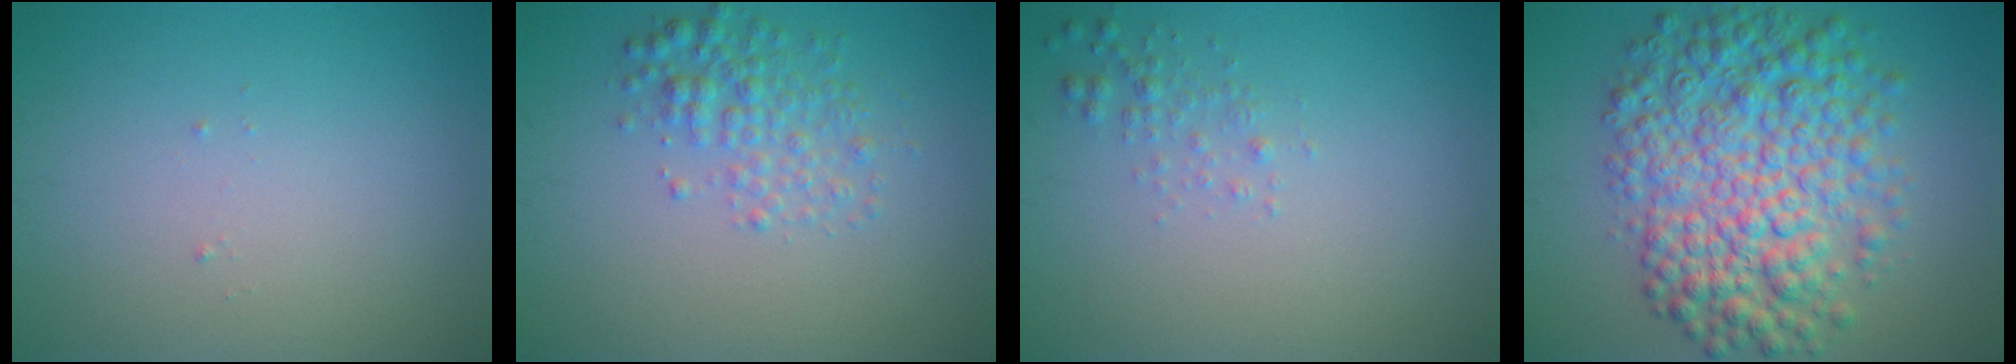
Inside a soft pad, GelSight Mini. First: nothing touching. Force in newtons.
{"total": 2.8, "press": 2.8, "slide": 0.1}
{"total": 1.1, "press": 1.1, "slide": 0.1}
{"total": 9.4, "press": 9.4, "slide": 0.0}